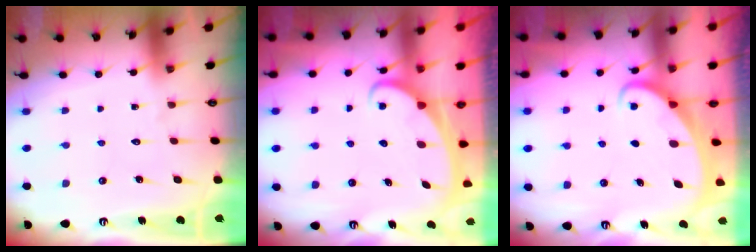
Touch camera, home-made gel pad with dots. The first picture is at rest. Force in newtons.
{"total": 2.4, "press": 2.3, "slide": 0.3}
{"total": 2.0, "press": 2.0, "slide": 0.2}